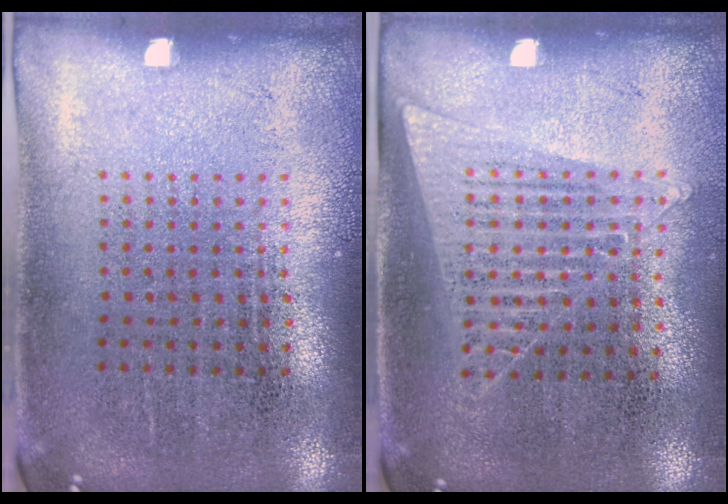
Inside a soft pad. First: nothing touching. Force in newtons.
{"total": 1.1, "press": 1.0, "slide": 0.5}